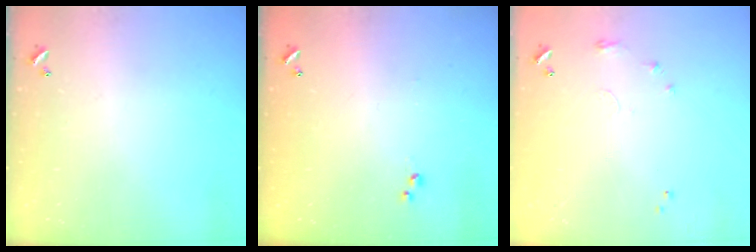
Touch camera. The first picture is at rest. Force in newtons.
{"total": 3.0, "press": 3.0, "slide": 0.4}
{"total": 6.3, "press": 6.3, "slide": 0.9}